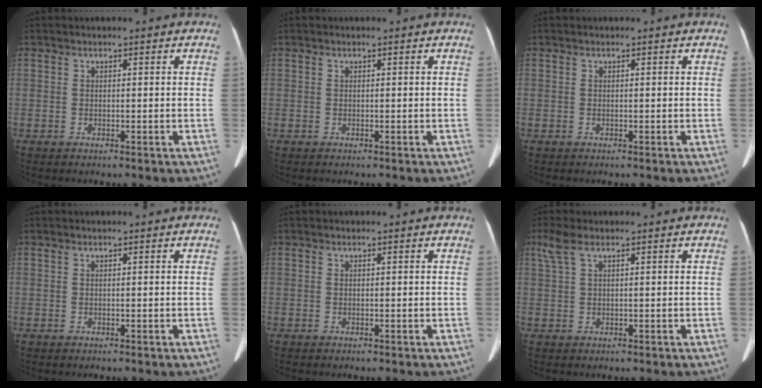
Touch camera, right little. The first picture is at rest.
{"total": 0.0}
{"total": 0.0}
{"total": 0.0}
{"total": 0.0}
{"total": 2.9, "force": [1.7, 0.7, 2.2], "torque": [-0.060, 0.022, 0.043]}